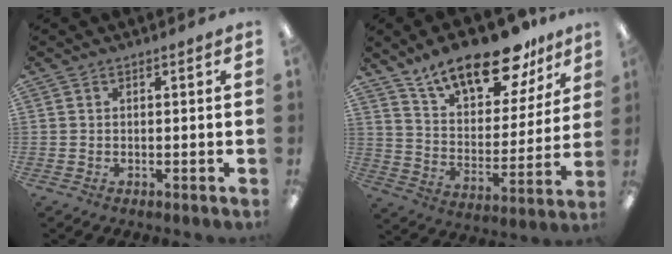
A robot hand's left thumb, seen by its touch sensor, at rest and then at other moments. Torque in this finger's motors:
{"motor_torque": [0.92, 0.92, 1.26, -1.50, 0.11]}